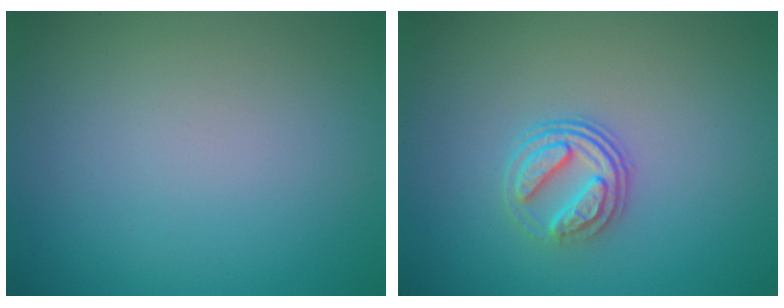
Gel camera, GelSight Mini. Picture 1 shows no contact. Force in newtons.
{"total": 3.1, "press": 2.6, "slide": 1.7}